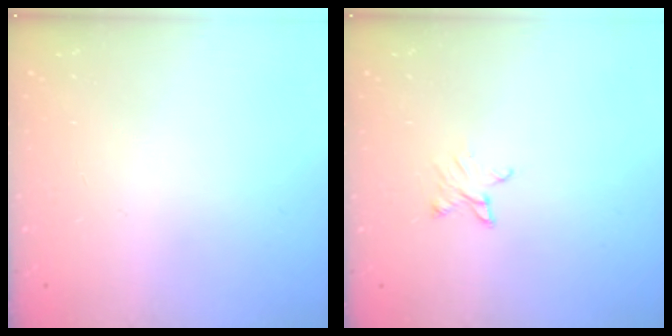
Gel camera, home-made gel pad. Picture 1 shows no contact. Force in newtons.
{"total": 3.2, "press": 3.2, "slide": 0.3}